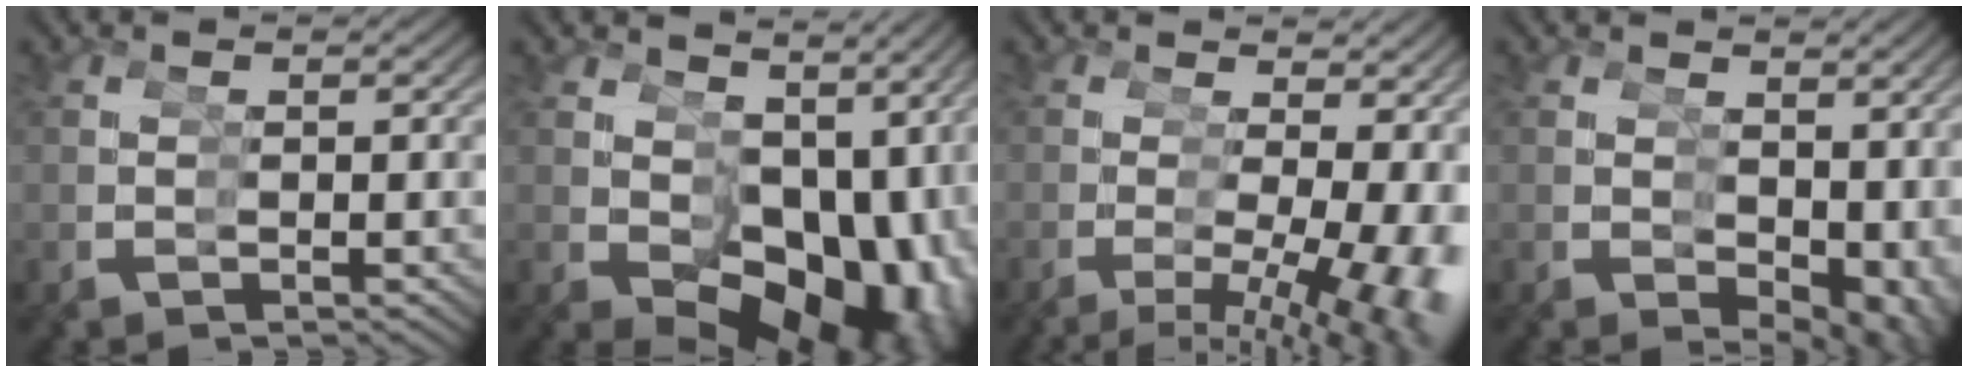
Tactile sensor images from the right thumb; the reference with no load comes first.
{"total": 11.3, "force": [-1.2, 8.0, 7.9], "torque": [-0.114, -0.035, 0.003]}
{"total": 8.1, "force": [-1.3, 4.2, 6.8], "torque": [-0.088, -0.030, -0.011]}
{"total": 4.0, "force": [0.2, 2.9, 2.8], "torque": [-0.021, -0.015, 0.010]}